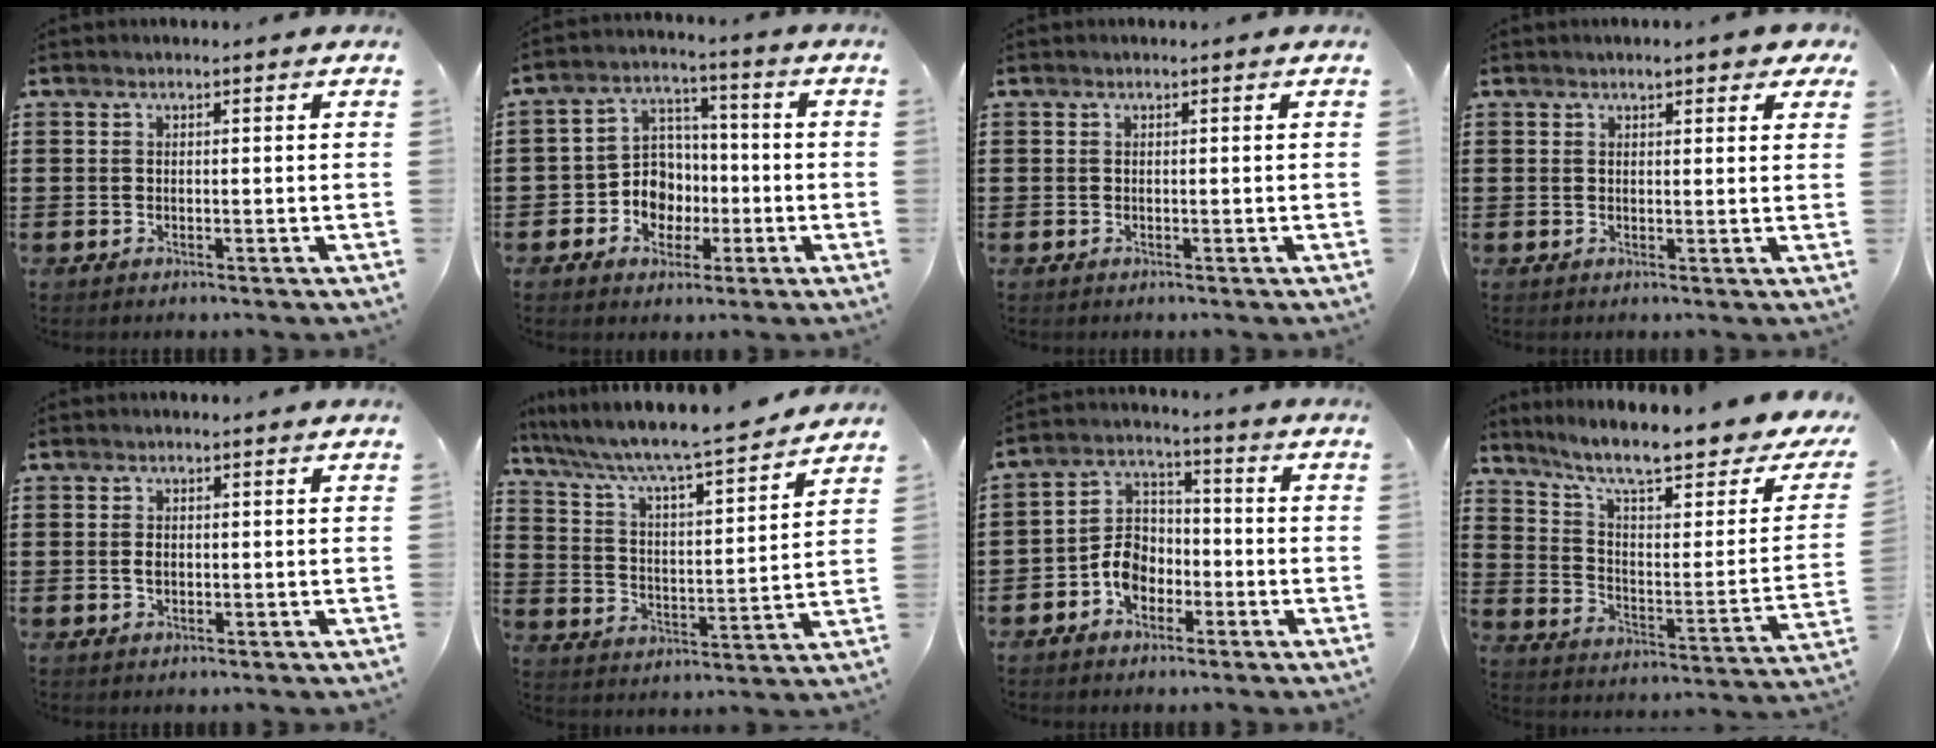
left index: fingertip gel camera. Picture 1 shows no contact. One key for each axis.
{"total": 7.3, "fx": -1.4, "fy": 6.7, "fz": 2.3, "tx": -0.069, "ty": 0.014, "tz": -0.023}
{"total": 0.0}
{"total": 2.5, "fx": 1.9, "fy": 0.4, "fz": 1.6, "tx": -0.028, "ty": 0.001, "tz": 0.032}
{"total": 1.3, "fx": 0.1, "fy": 0.8, "fz": 1.0, "tx": -0.023, "ty": 0.003, "tz": 0.001}
{"total": 6.1, "fx": 5.4, "fy": 0.1, "fz": 2.7, "tx": -0.078, "ty": -0.042, "tz": 0.082}
{"total": 6.4, "fx": -3.0, "fy": 4.7, "fz": 3.1, "tx": -0.080, "ty": 0.014, "tz": -0.061}
{"total": 10.8, "fx": 8.3, "fy": 1.4, "fz": 6.9, "tx": -0.138, "ty": -0.060, "tz": 0.132}